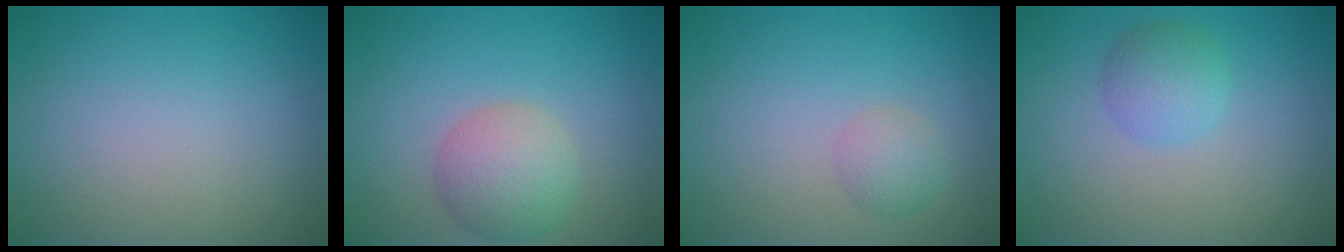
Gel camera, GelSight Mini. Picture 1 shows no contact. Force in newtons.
{"total": 4.1, "press": 4.1, "slide": 0.3}
{"total": 1.7, "press": 1.7, "slide": 0.1}
{"total": 2.6, "press": 2.6, "slide": 0.1}